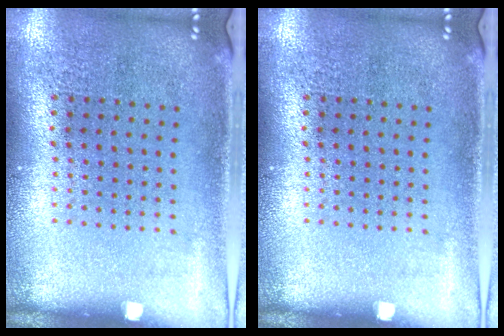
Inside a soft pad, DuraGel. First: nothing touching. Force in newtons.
{"total": 0.0}